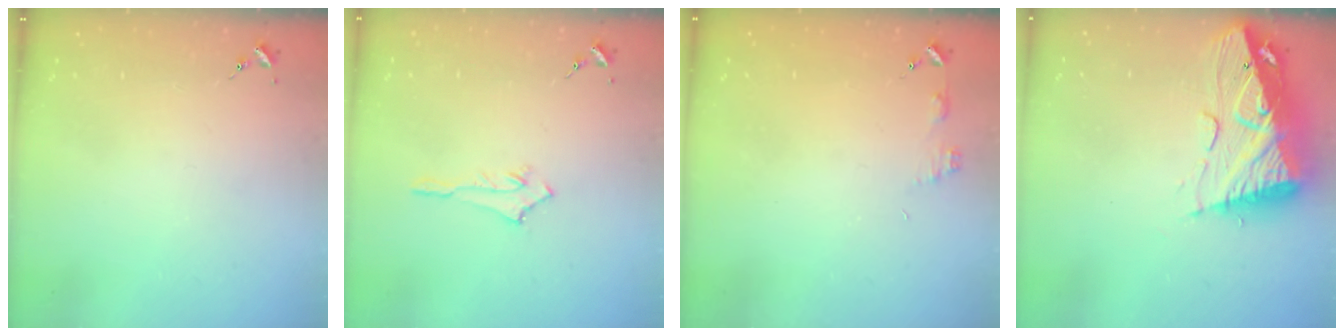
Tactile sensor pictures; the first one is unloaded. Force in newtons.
{"total": 2.8, "press": 2.8, "slide": 0.4}
{"total": 4.0, "press": 4.0, "slide": 0.4}
{"total": 14.6, "press": 14.5, "slide": 1.7}